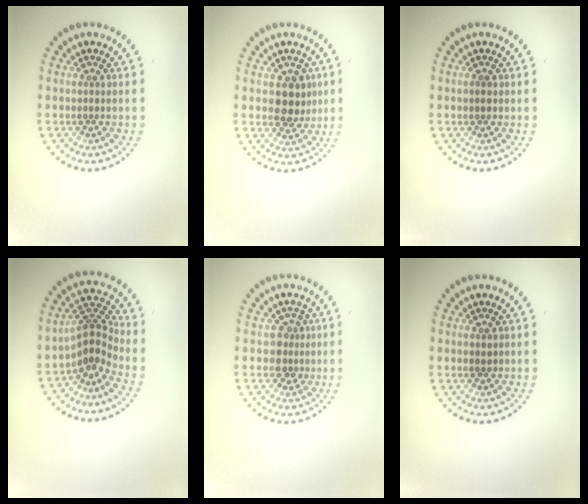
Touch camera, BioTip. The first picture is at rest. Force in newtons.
{"total": 3.5, "press": 3.3, "slide": 1.0}
{"total": 0.8, "press": 0.8, "slide": 0.3}
{"total": 3.3, "press": 2.3, "slide": 2.4}
{"total": 2.2, "press": 1.9, "slide": 1.1}
{"total": 0.8, "press": 0.8, "slide": 0.1}